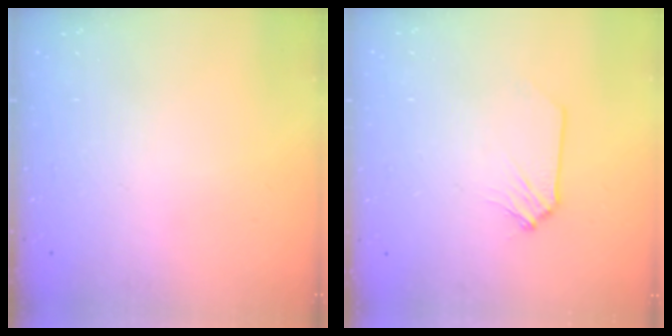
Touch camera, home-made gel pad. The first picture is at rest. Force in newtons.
{"total": 0.7, "press": 0.7, "slide": 0.1}